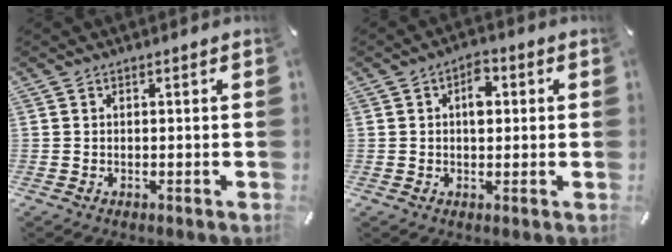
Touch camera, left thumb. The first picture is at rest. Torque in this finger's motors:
{"motor_torque": [1.09, 1.37, 0.65, -0.54, 0.29]}